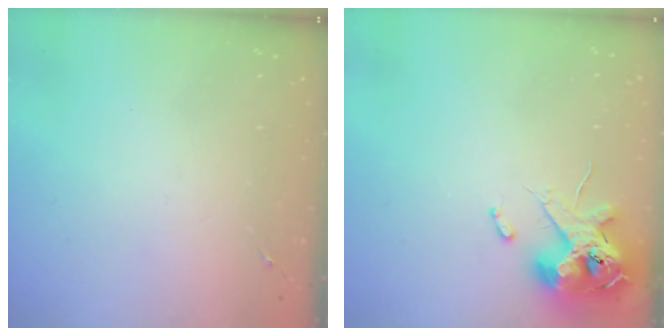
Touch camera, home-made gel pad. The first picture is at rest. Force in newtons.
{"total": 12.2, "press": 12.1, "slide": 2.0}